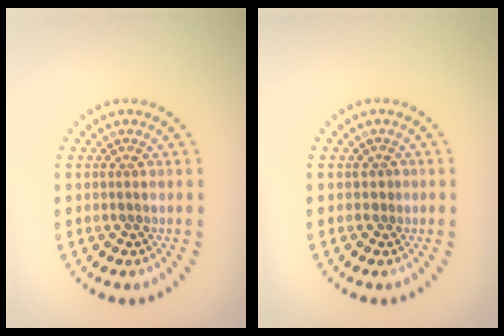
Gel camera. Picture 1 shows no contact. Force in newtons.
{"total": 0.6, "press": 0.2, "slide": 0.5}